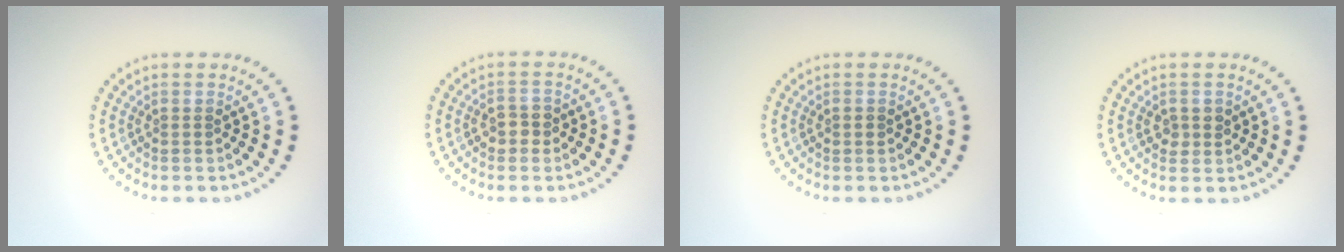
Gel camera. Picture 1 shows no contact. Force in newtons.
{"total": 1.6, "press": 1.6, "slide": 0.2}
{"total": 0.7, "press": 0.7, "slide": 0.2}
{"total": 1.5, "press": 1.5, "slide": 0.2}